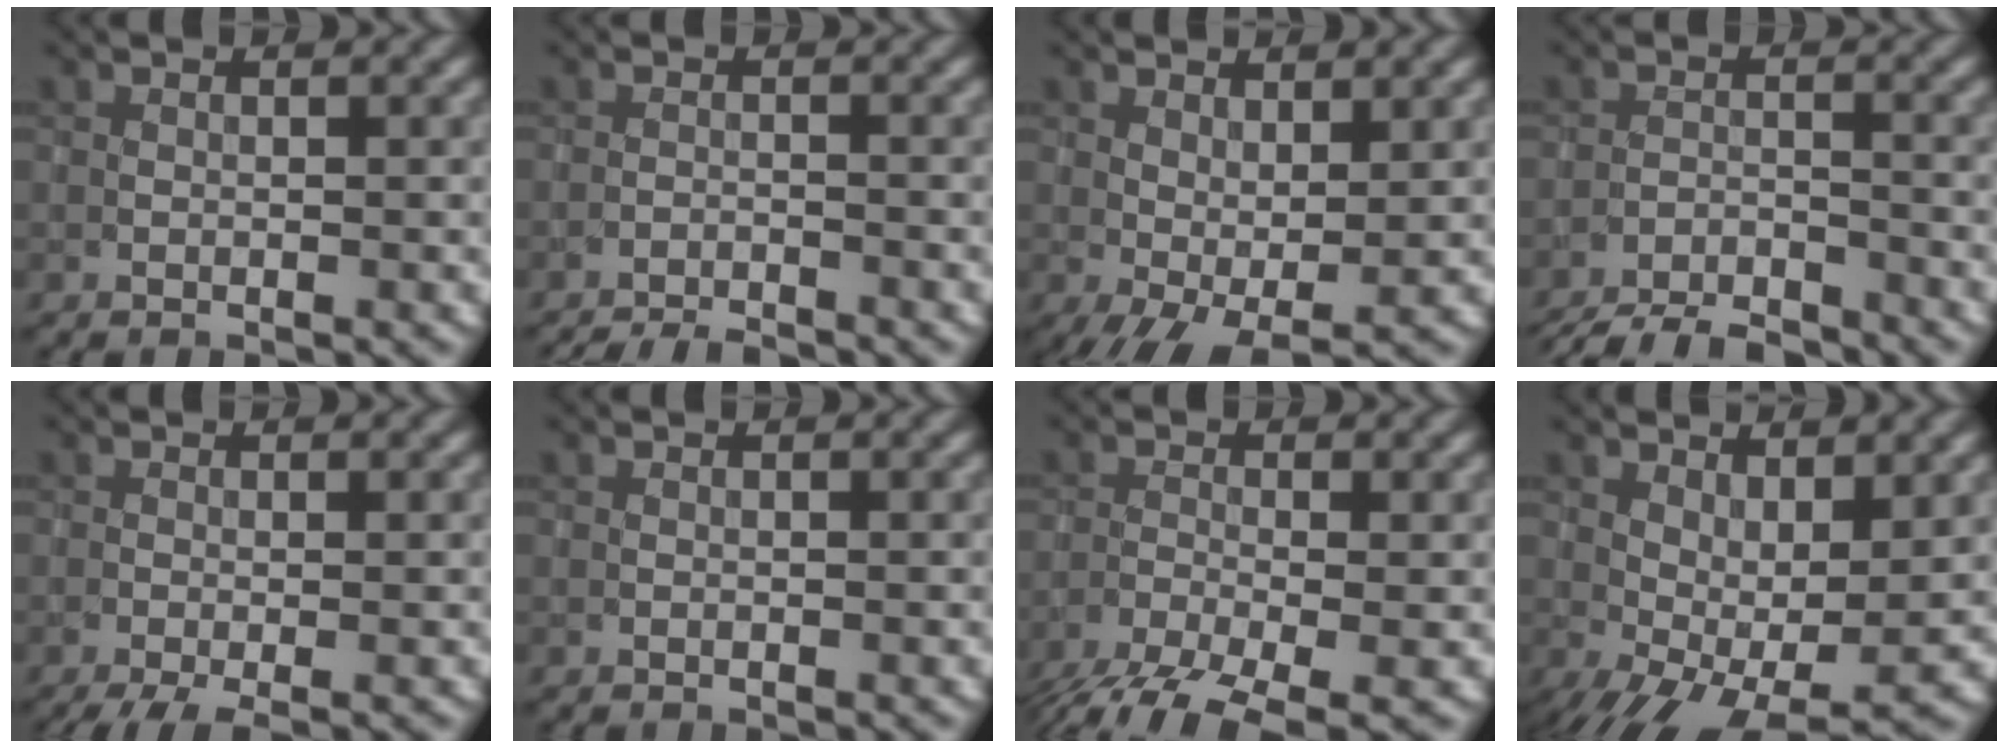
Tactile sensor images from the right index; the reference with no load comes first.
{"total": 4.5, "force": [-4.4, 0.6, 0.8], "torque": [-0.012, -0.004, -0.066]}
{"total": 3.3, "force": [-0.3, 1.3, 3.0], "torque": [-0.058, -0.002, -0.005]}
{"total": 7.1, "force": [-6.8, 1.1, 1.6], "torque": [-0.031, -0.013, -0.110]}
{"total": 2.9, "force": [-1.8, 0.6, 2.2], "torque": [-0.033, -0.003, -0.036]}
{"total": 0.0}
{"total": 5.7, "force": [-4.1, 1.5, 3.7], "torque": [-0.073, -0.017, -0.080]}
{"total": 7.7, "force": [-0.3, 3.4, 6.9], "torque": [-0.116, -0.004, 0.005]}